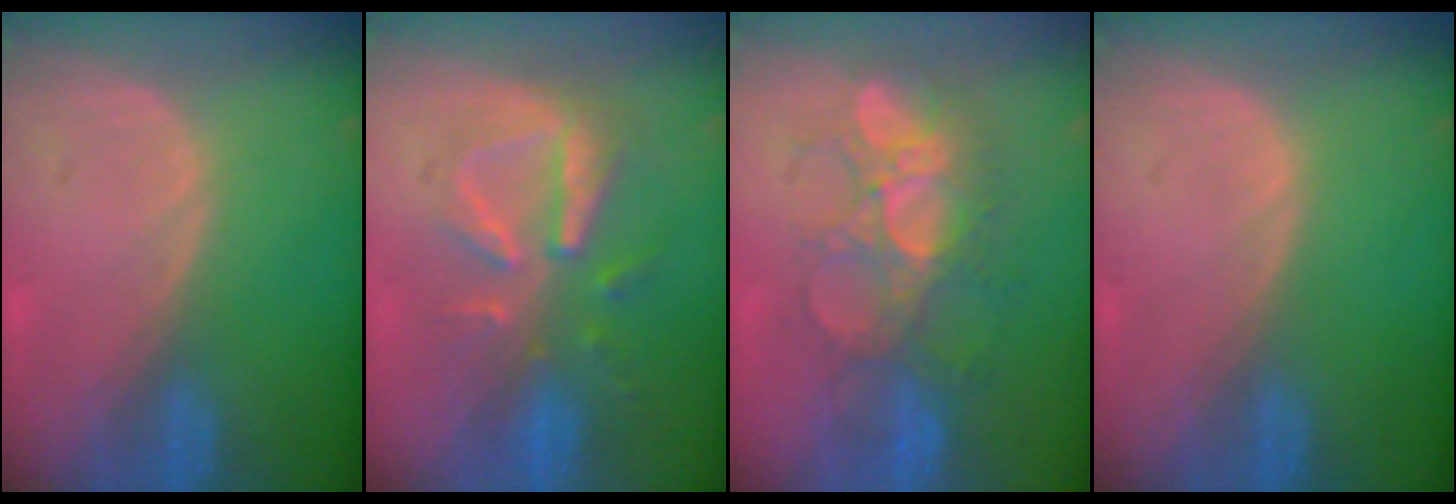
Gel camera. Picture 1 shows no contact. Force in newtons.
{"total": 7.8, "press": 7.6, "slide": 1.5}
{"total": 8.7, "press": 8.6, "slide": 1.6}
{"total": 0.0}